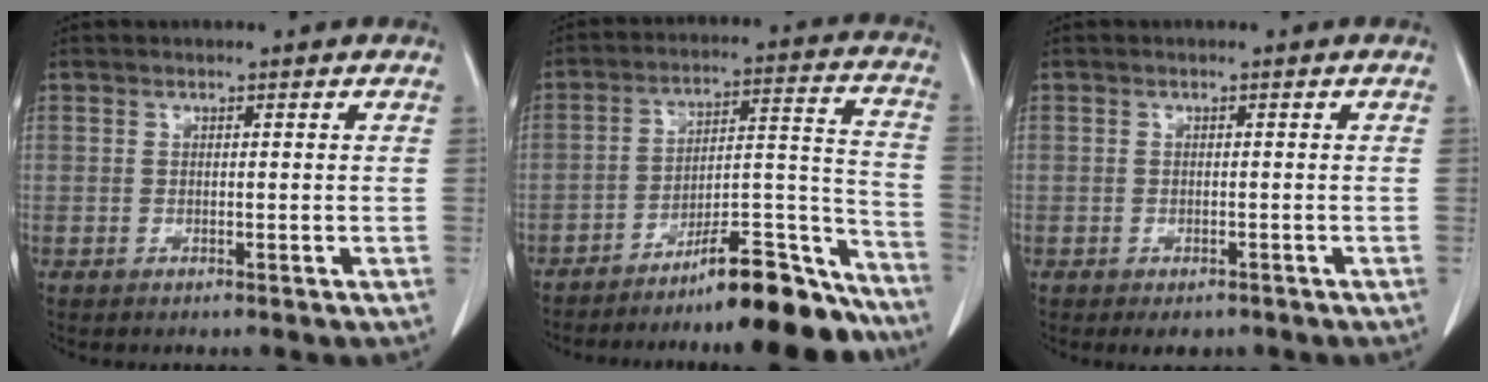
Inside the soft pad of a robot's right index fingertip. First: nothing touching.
{"total": 16.7, "force": [-14.6, 2.2, 7.8], "torque": [-0.090, 0.058, -0.230]}
{"total": 2.6, "force": [-1.8, 1.6, 0.9], "torque": [-0.005, 0.001, -0.017]}